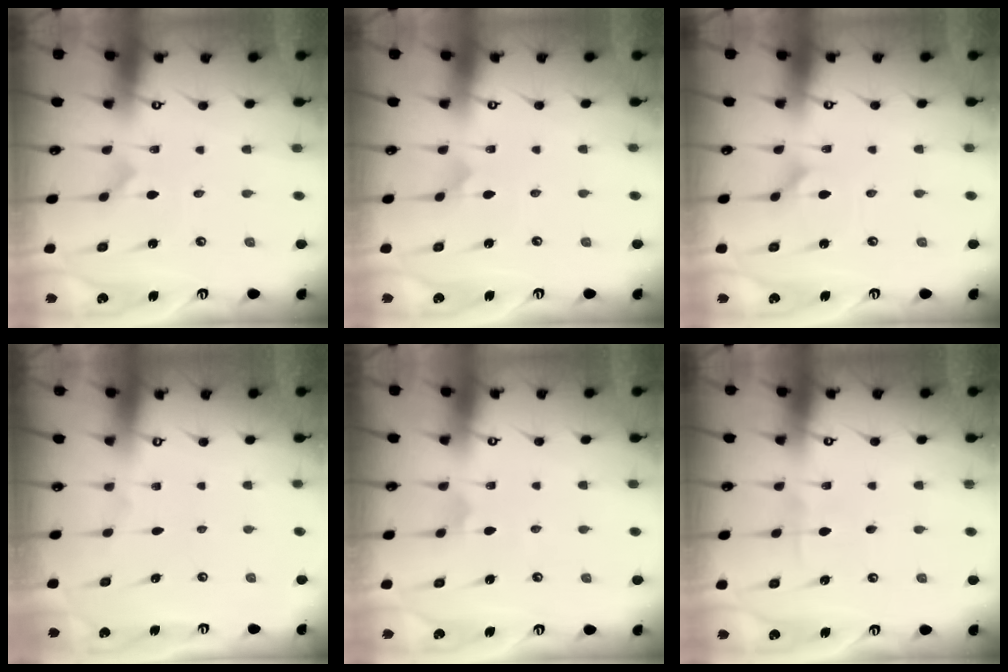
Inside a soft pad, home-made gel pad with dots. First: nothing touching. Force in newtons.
{"total": 2.8, "press": 2.8, "slide": 0.2}
{"total": 2.3, "press": 2.3, "slide": 0.1}
{"total": 0.0}
{"total": 2.9, "press": 2.9, "slide": 0.6}
{"total": 2.9, "press": 2.9, "slide": 0.3}